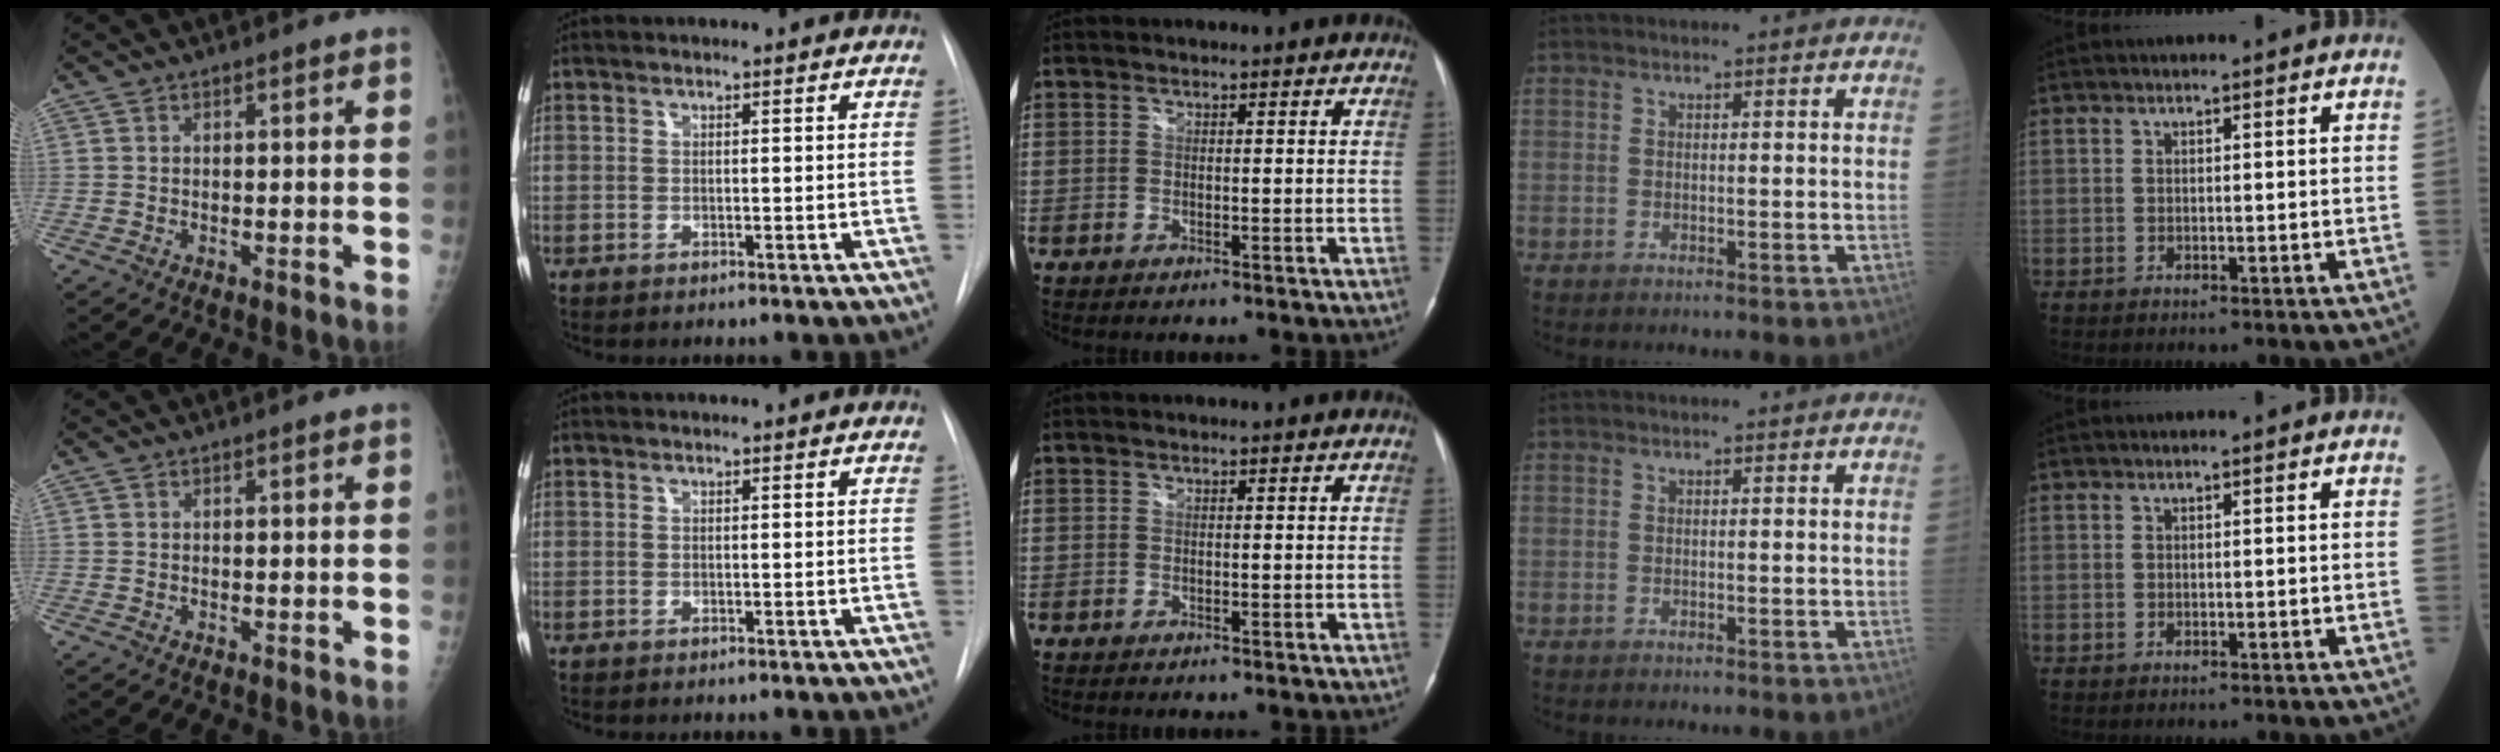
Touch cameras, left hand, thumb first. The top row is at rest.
{}